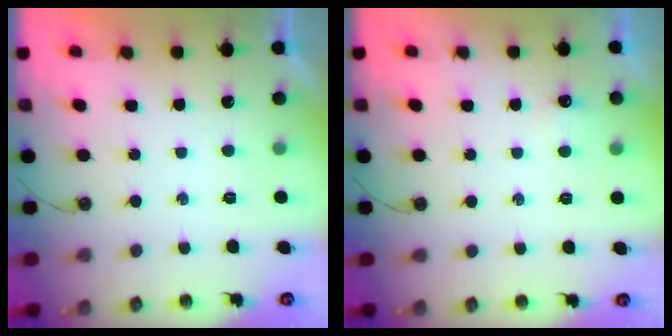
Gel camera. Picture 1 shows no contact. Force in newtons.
{"total": 3.8, "press": 3.7, "slide": 0.6}